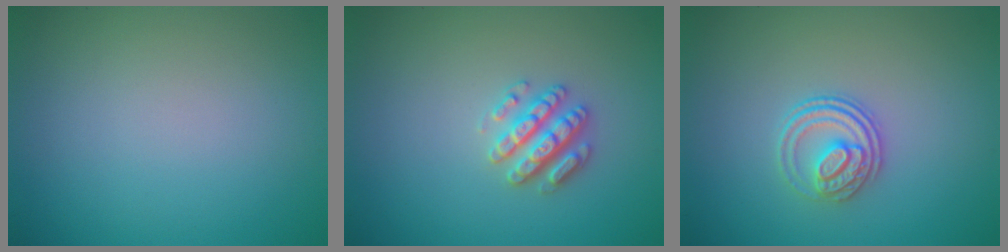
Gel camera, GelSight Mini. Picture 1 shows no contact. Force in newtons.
{"total": 2.8, "press": 2.8, "slide": 0.3}
{"total": 3.0, "press": 2.6, "slide": 1.5}